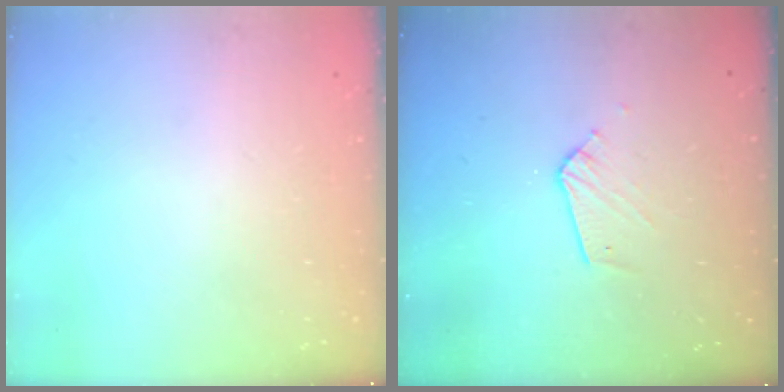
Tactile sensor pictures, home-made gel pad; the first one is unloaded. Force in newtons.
{"total": 6.2, "press": 6.2, "slide": 0.3}